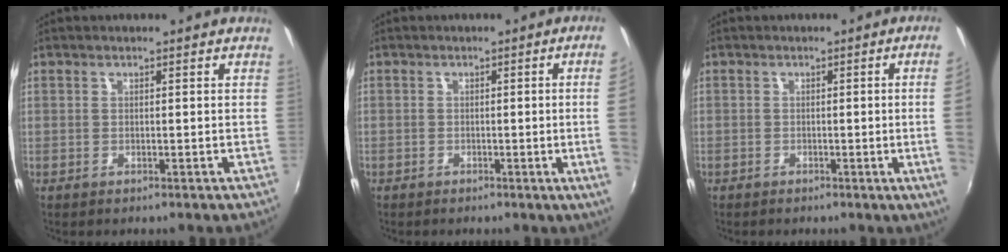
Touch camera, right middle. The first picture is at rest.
{"total": 5.7, "force": [-0.2, -1.9, 5.4], "torque": [-0.078, -0.011, 0.000]}
{"total": 5.4, "force": [-0.2, -2.0, 5.1], "torque": [-0.075, -0.010, 0.001]}